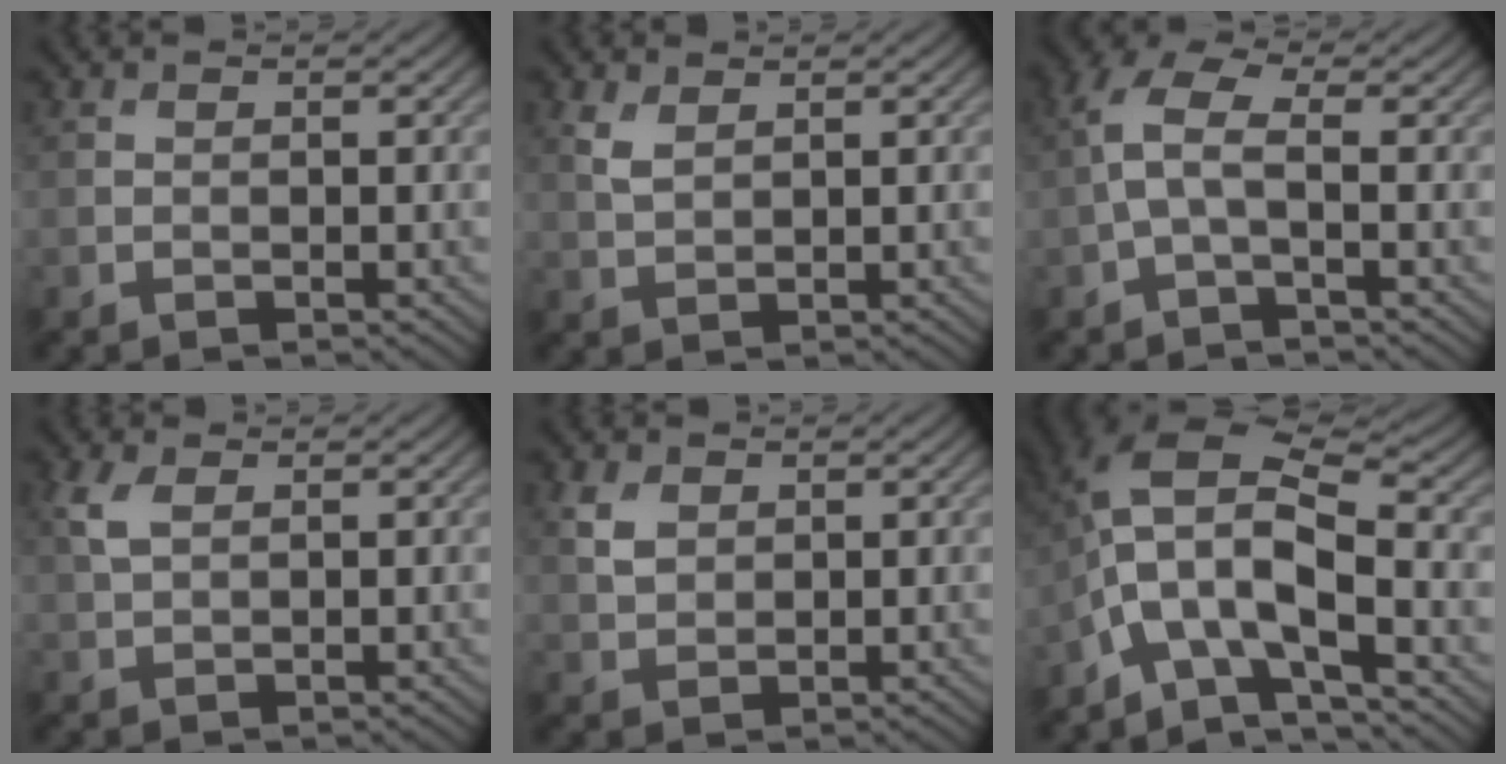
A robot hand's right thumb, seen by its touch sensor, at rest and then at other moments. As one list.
[{"total": 2.3, "force": [1.3, 1.1, 1.5], "torque": [-0.044, 0.000, 0.029]}, {"total": 4.3, "force": [-0.6, 1.6, 4.0], "torque": [-0.097, 0.015, -0.023]}, {"total": 2.9, "force": [1.2, 1.4, 2.2], "torque": [-0.061, 0.005, 0.025]}, {"total": 3.0, "force": [1.4, 2.1, 1.7], "torque": [-0.044, 0.000, 0.028]}, {"total": 11.1, "force": [-3.8, 4.2, 9.6], "torque": [-0.180, 0.008, -0.079]}]